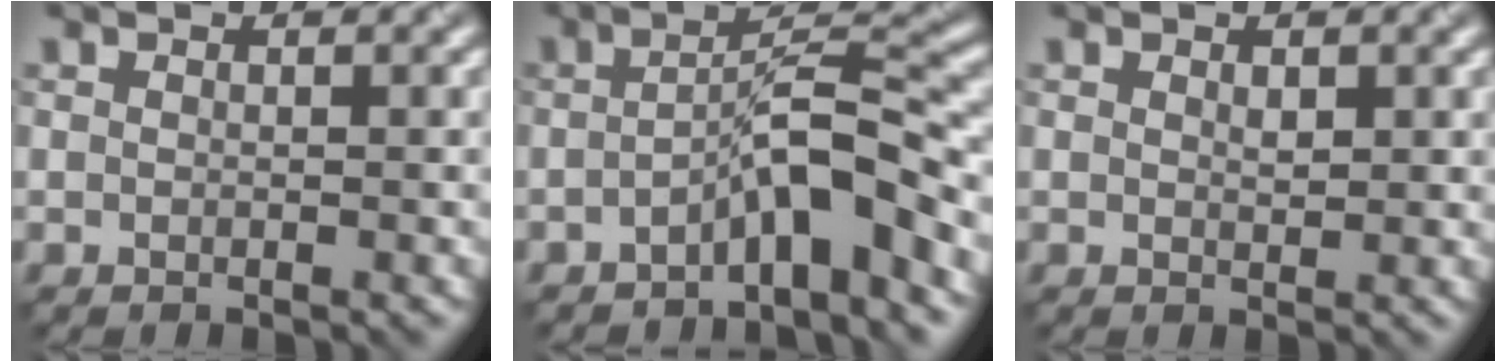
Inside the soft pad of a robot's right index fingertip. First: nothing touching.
{"total": 5.3, "force": [-2.8, 1.0, 4.4], "torque": [-0.072, 0.018, -0.054]}
{"total": 0.8, "force": [0.3, 0.4, 0.6], "torque": [-0.013, -0.004, 0.007]}